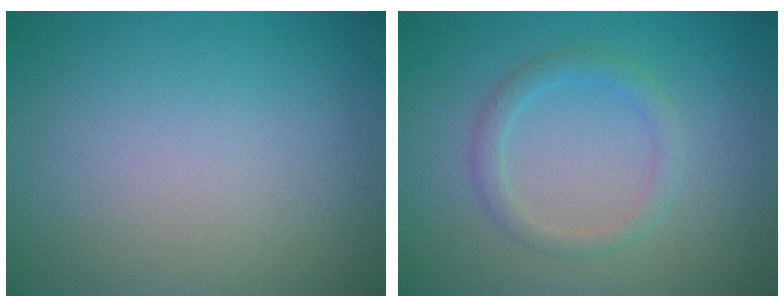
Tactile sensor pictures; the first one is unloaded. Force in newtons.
{"total": 1.9, "press": 1.9, "slide": 0.2}